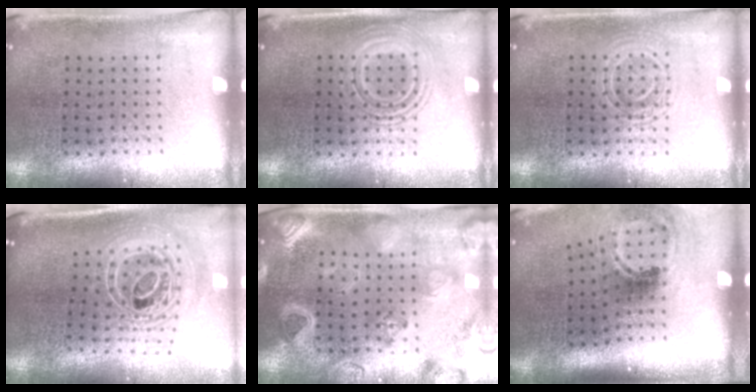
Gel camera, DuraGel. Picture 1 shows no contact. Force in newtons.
{"total": 2.8, "press": 2.7, "slide": 0.4}
{"total": 2.0, "press": 2.0, "slide": 0.4}
{"total": 2.7, "press": 2.0, "slide": 1.8}
{"total": 3.2, "press": 3.1, "slide": 1.1}
{"total": 2.0, "press": 1.3, "slide": 1.5}